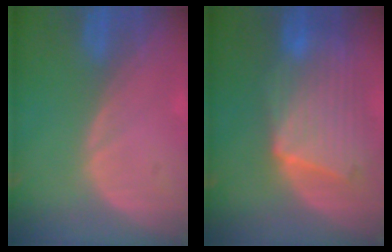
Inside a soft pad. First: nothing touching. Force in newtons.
{"total": 10.6, "press": 9.2, "slide": 5.3}